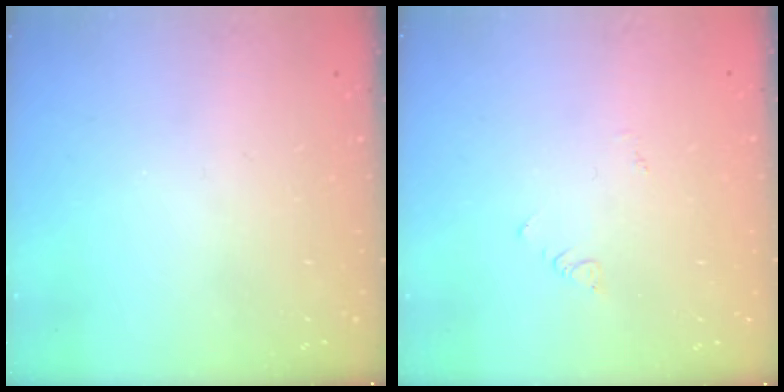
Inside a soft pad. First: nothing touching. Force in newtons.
{"total": 1.9, "press": 1.9, "slide": 0.4}